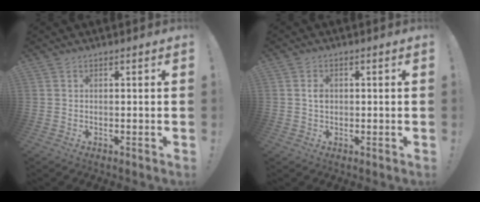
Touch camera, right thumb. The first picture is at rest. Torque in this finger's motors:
{"motor_torque": [0.00, -0.42, -0.33, -0.22, -0.01]}